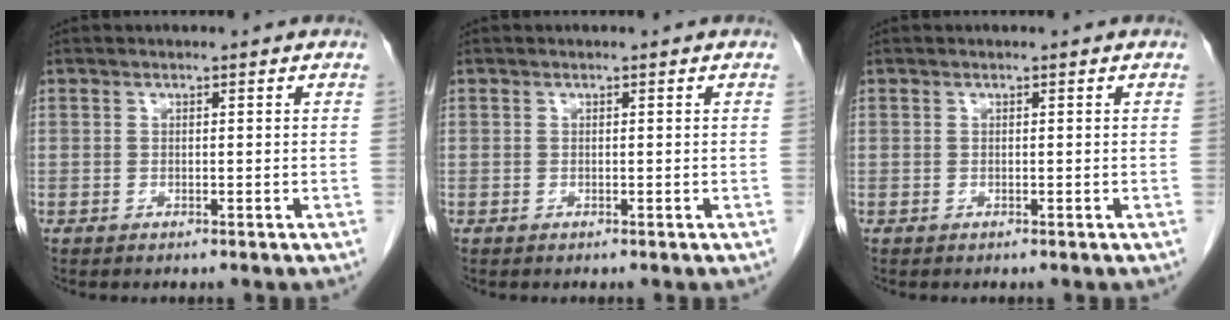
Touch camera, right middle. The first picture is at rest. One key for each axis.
{"total": 0.0}
{"total": 0.0}